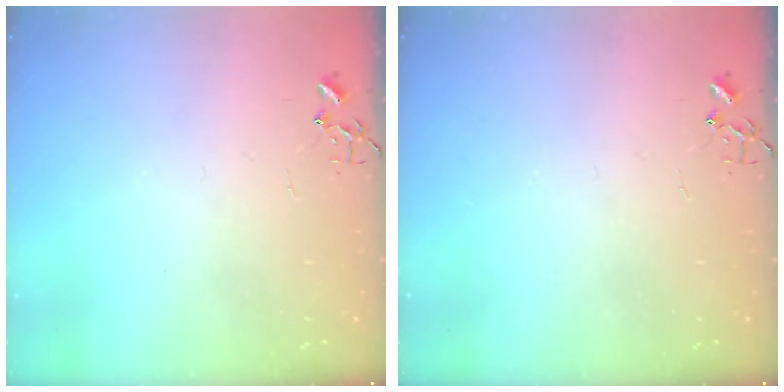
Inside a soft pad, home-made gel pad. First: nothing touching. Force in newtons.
{"total": 0.0}